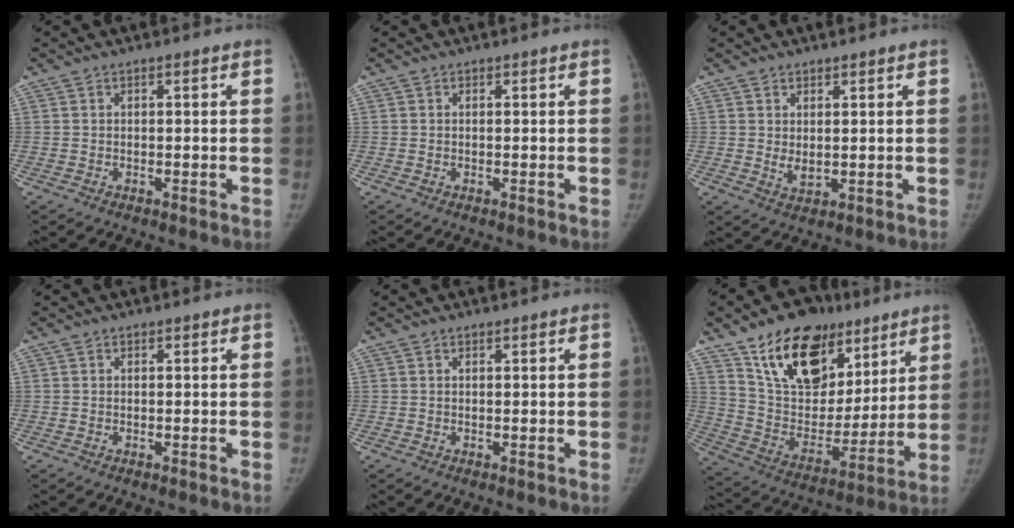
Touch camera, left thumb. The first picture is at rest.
{"total": 0.0}
{"total": 2.4, "force": [0.9, 1.5, 1.8], "torque": [-0.023, -0.017, 0.021]}
{"total": 0.0}
{"total": 0.0}
{"total": 23.3, "force": [13.8, 14.2, 12.4], "torque": [-0.161, -0.043, 0.242]}